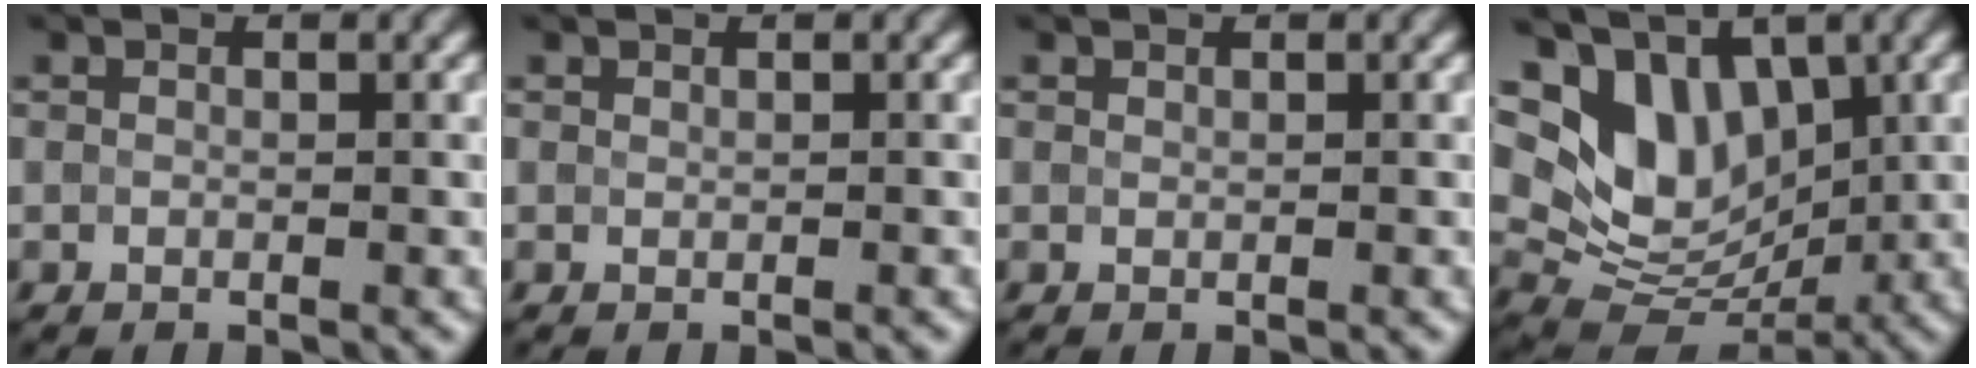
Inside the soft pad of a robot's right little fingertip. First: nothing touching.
{"total": 0.0}
{"total": 0.0}
{"total": 7.8, "force": [3.0, 5.2, 4.9], "torque": [-0.093, -0.012, 0.051]}